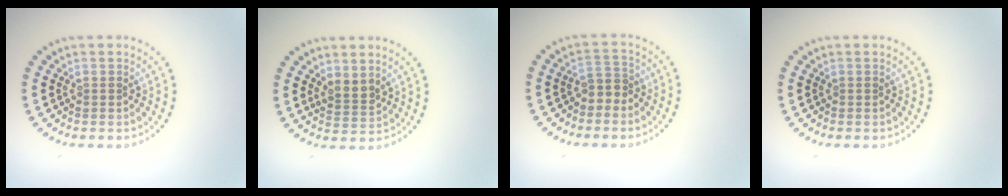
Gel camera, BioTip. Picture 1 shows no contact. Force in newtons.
{"total": 1.7, "press": 1.4, "slide": 1.0}
{"total": 1.9, "press": 1.6, "slide": 1.0}
{"total": 0.0}